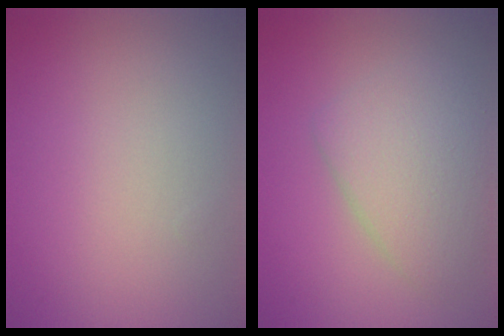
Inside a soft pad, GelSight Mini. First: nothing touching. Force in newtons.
{"total": 4.4, "press": 4.4, "slide": 0.1}